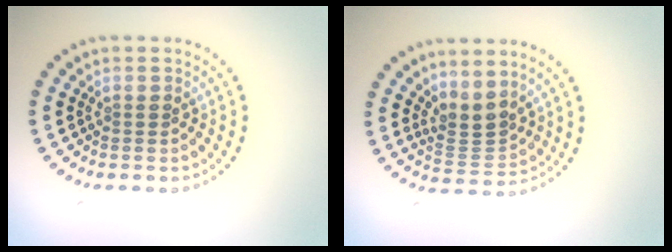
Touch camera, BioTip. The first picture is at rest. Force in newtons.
{"total": 2.6, "press": 1.9, "slide": 1.8}